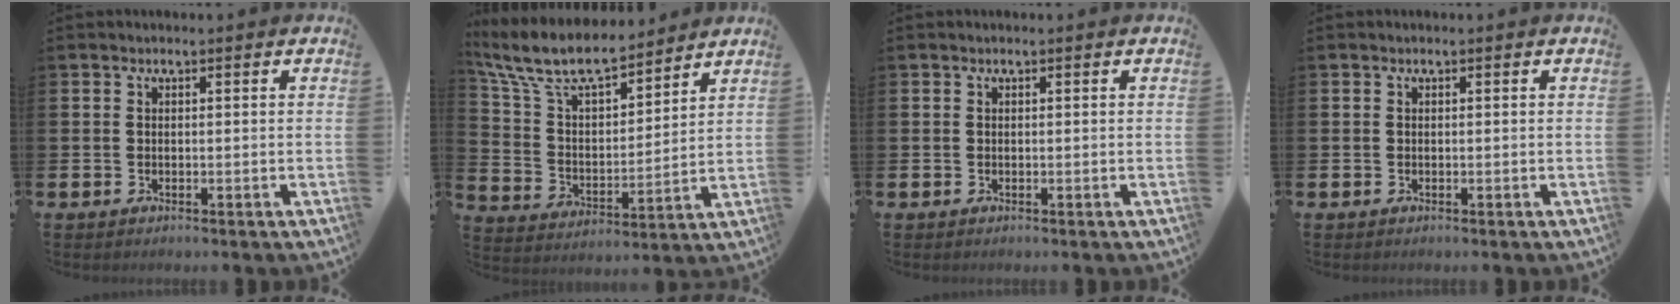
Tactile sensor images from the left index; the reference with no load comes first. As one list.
[{"total": 10.0, "force": [8.8, 2.6, 4.0], "torque": [-0.120, -0.054, 0.153]}, {"total": 0.0}, {"total": 0.0}]